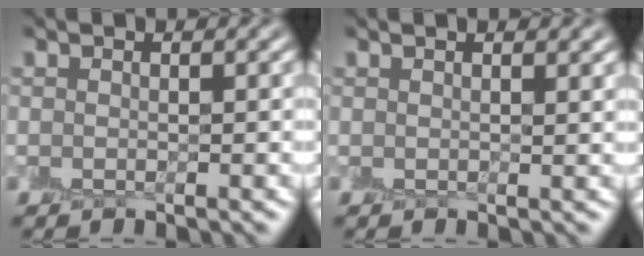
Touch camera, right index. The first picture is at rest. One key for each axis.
{"total": 1.6, "fx": 1.1, "fy": 0.5, "fz": 1.0, "tx": -0.005, "ty": 0.004, "tz": 0.003}